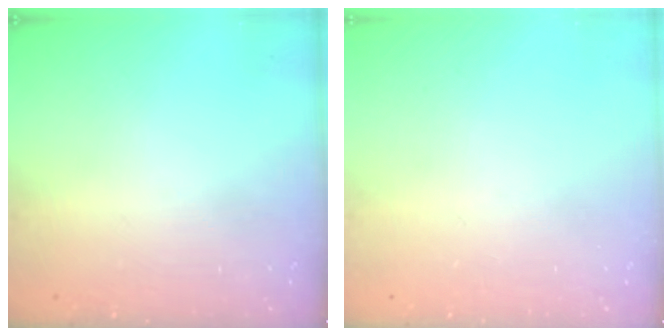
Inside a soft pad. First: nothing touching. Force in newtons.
{"total": 0.0}